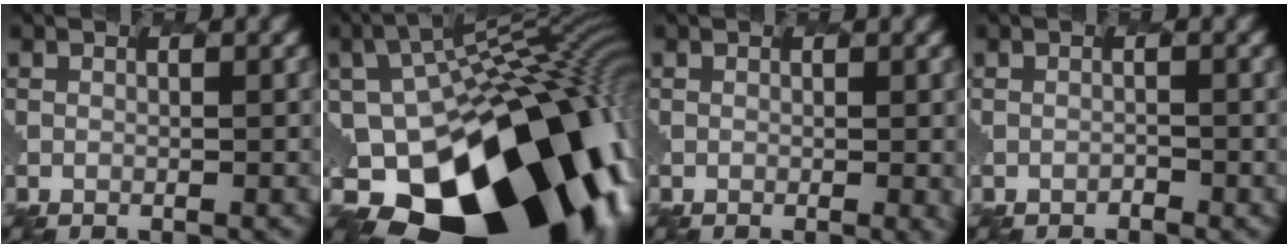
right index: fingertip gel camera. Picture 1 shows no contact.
{"total": 19.9, "force": [-7.6, 12.7, 13.3], "torque": [-0.243, -0.075, -0.098]}
{"total": 1.3, "force": [-0.2, 0.2, 1.3], "torque": [-0.025, -0.007, -0.002]}
{"total": 1.0, "force": [-0.1, -0.3, -0.9], "torque": [-0.003, -0.010, -0.006]}